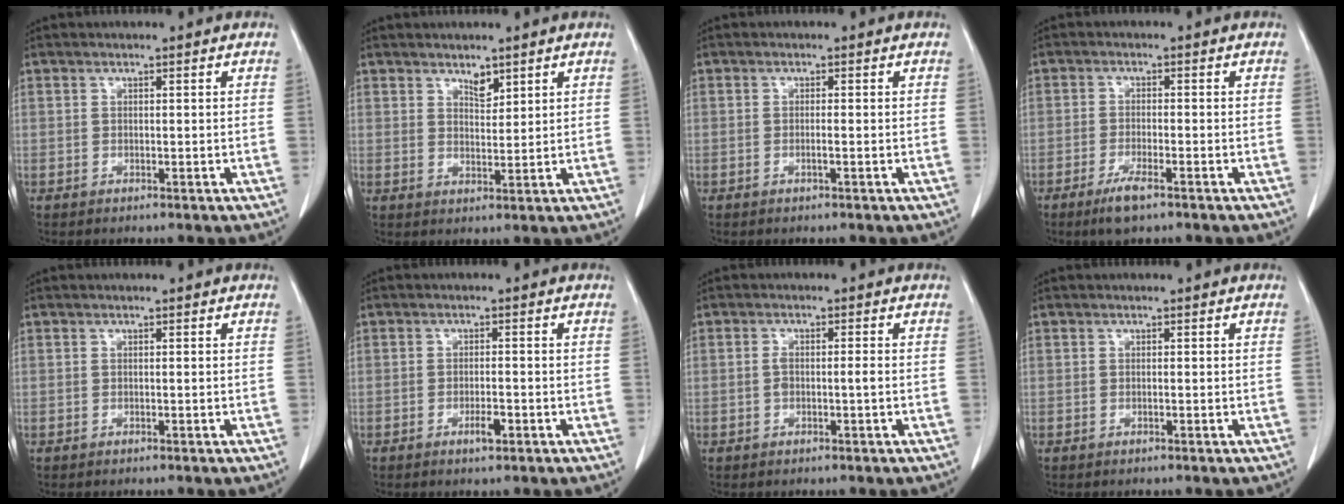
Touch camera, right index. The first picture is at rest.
{"total": 2.5, "force": [1.9, 0.9, 1.3], "torque": [-0.023, -0.007, 0.037]}
{"total": 0.7, "force": [-0.2, -0.1, 0.6], "torque": [-0.008, 0.003, -0.002]}
{"total": 4.1, "force": [-2.7, 0.6, 3.0], "torque": [-0.064, -0.008, -0.049]}
{"total": 0.0}
{"total": 2.6, "force": [-1.4, 0.4, 2.2], "torque": [-0.033, 0.001, -0.021]}
{"total": 2.1, "force": [-0.4, 0.5, 2.0], "torque": [-0.035, 0.006, -0.002]}
{"total": 0.0}